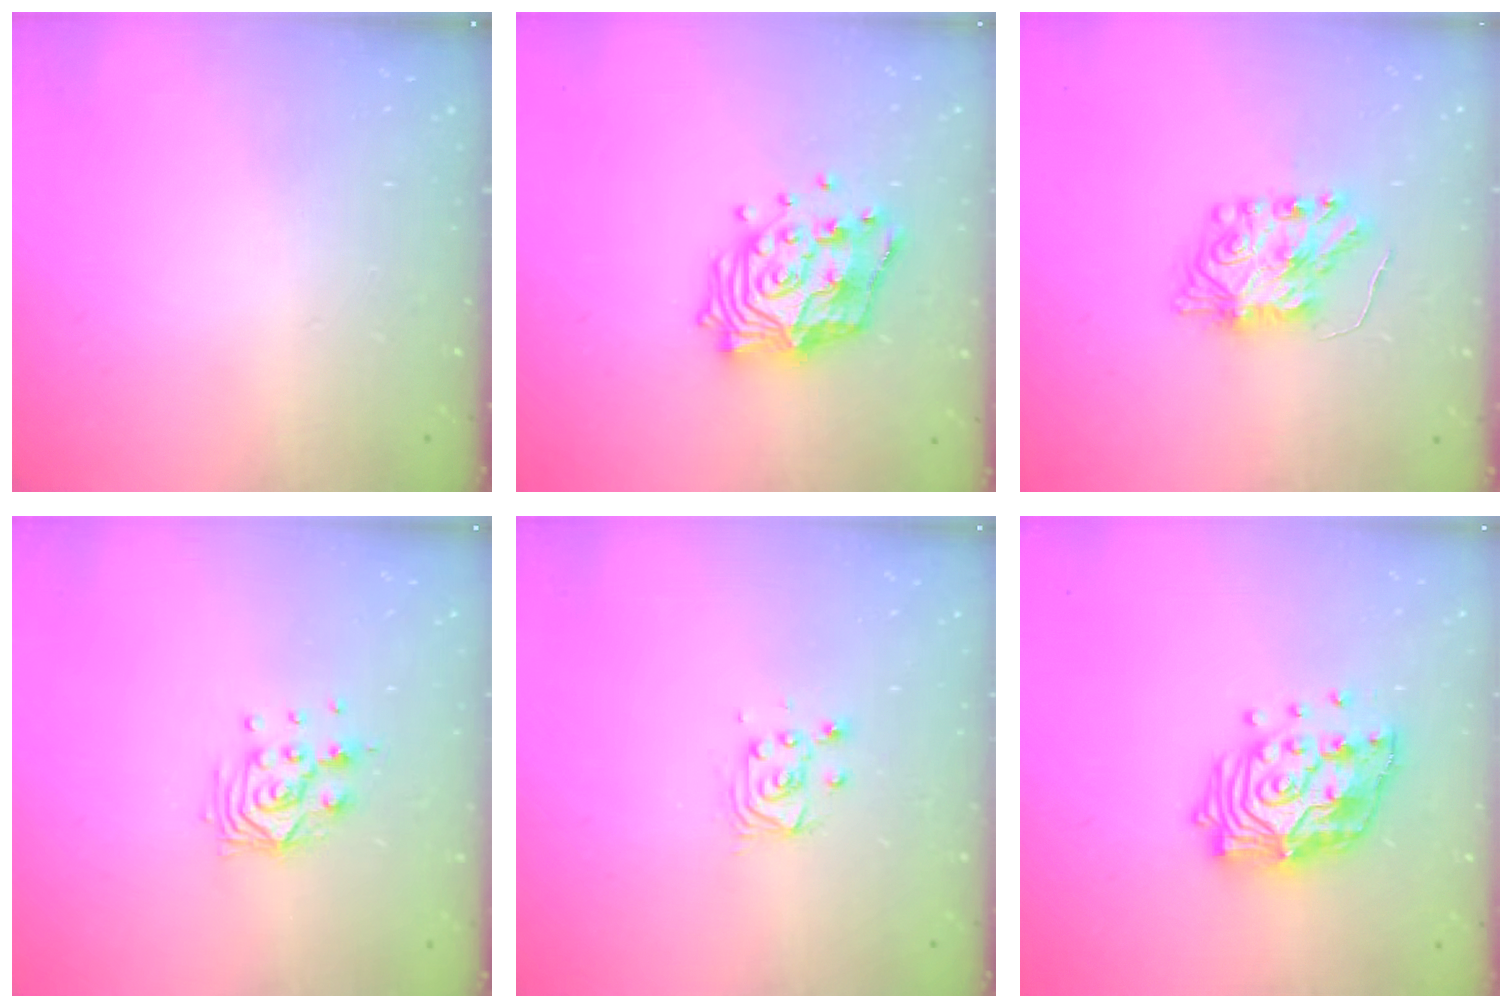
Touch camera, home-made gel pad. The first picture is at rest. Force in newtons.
{"total": 16.3, "press": 16.3, "slide": 1.3}
{"total": 8.4, "press": 8.4, "slide": 0.5}
{"total": 9.5, "press": 9.5, "slide": 0.7}
{"total": 4.2, "press": 4.2, "slide": 0.5}
{"total": 17.3, "press": 17.1, "slide": 2.1}